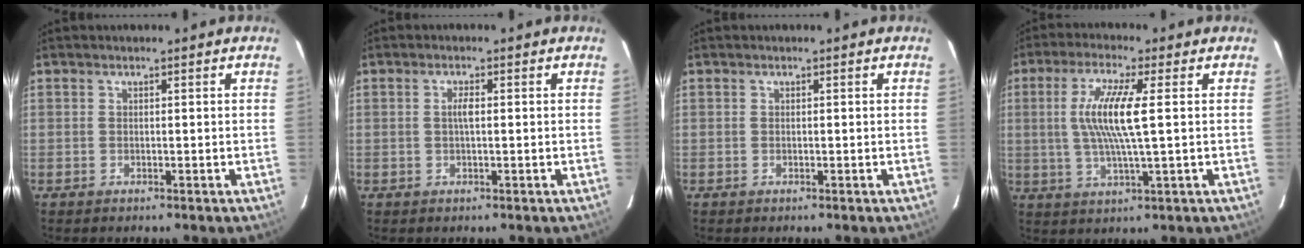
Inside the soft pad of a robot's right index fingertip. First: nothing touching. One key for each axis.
{"total": 1.7, "fx": 0.1, "fy": 0.3, "fz": 1.6, "tx": -0.031, "ty": 0.003, "tz": 0.000}
{"total": 0.0}
{"total": 9.8, "fx": 1.2, "fy": 0.4, "fz": 9.7, "tx": -0.189, "ty": -0.002, "tz": 0.024}